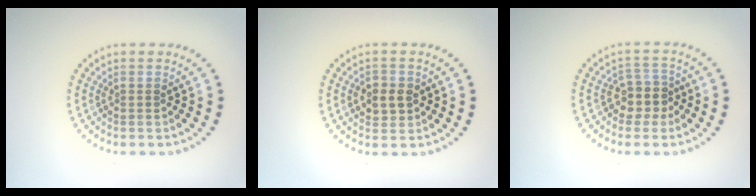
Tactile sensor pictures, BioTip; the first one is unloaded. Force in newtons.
{"total": 2.6, "press": 2.5, "slide": 0.5}
{"total": 2.6, "press": 2.2, "slide": 1.4}